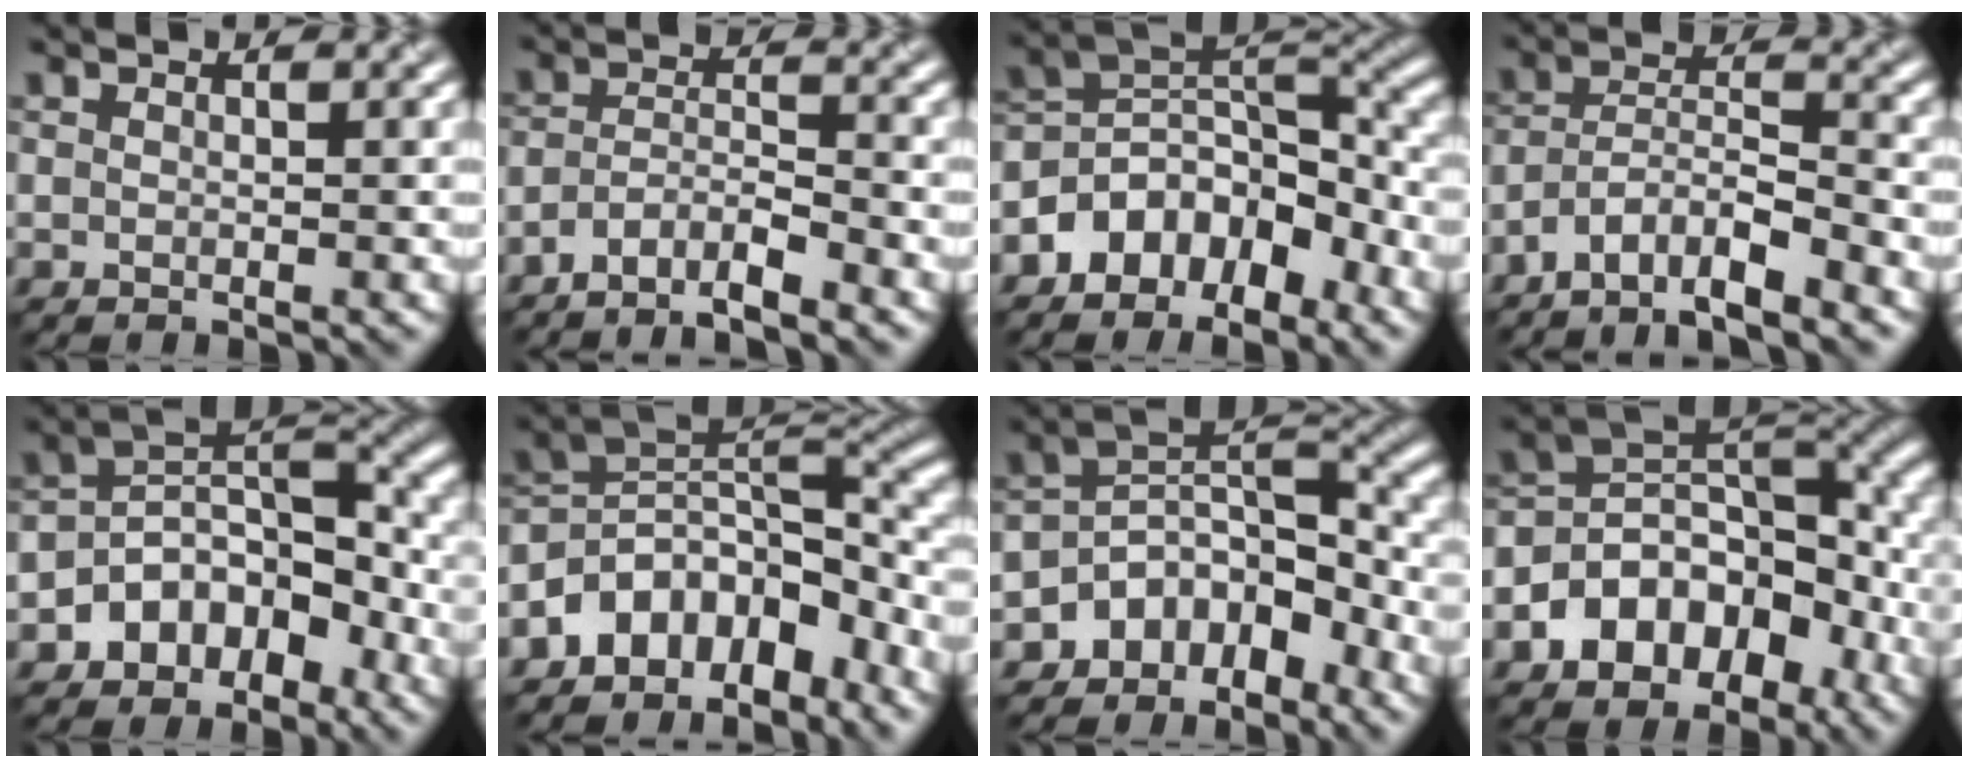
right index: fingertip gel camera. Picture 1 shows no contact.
{"total": 4.5, "force": [-3.6, 1.1, 2.5], "torque": [-0.046, 0.003, -0.071]}
{"total": 7.7, "force": [-4.2, 4.6, 4.6], "torque": [-0.058, 0.013, -0.092]}
{"total": 6.9, "force": [-5.5, 1.6, 3.8], "torque": [-0.063, 0.006, -0.103]}
{"total": 6.4, "force": [-2.9, 4.5, 3.5], "torque": [-0.035, 0.012, -0.061]}
{"total": 8.5, "force": [-5.0, 4.9, 4.8], "torque": [-0.060, 0.011, -0.103]}
{"total": 5.6, "force": [-3.4, 3.6, 2.6], "torque": [-0.020, 0.008, -0.069]}
{"total": 10.1, "force": [-3.8, 7.0, 6.3], "torque": [-0.094, 0.013, -0.072]}